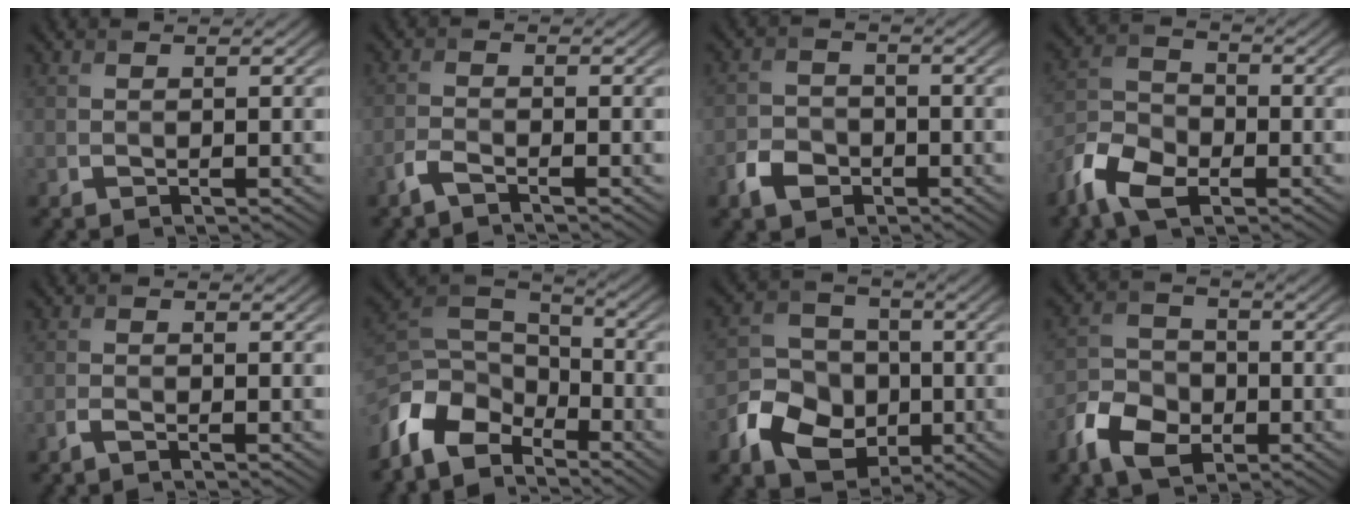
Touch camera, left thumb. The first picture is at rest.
{"total": 2.2, "force": [-1.7, 0.4, 1.3], "torque": [-0.032, -0.002, -0.044]}
{"total": 4.0, "force": [-2.3, 2.8, 1.8], "torque": [-0.041, -0.004, -0.052]}
{"total": 8.3, "force": [-4.9, 4.5, 4.9], "torque": [-0.117, -0.011, -0.111]}
{"total": 1.3, "force": [-1.0, 0.2, 0.7], "torque": [-0.017, 0.000, -0.025]}
{"total": 10.6, "force": [-6.9, 5.7, 5.6], "torque": [-0.137, -0.013, -0.144]}
{"total": 10.0, "force": [-3.8, 7.6, 5.3], "torque": [-0.119, -0.020, -0.083]}
{"total": 7.6, "force": [-3.9, 5.0, 4.1], "torque": [-0.093, -0.008, -0.089]}